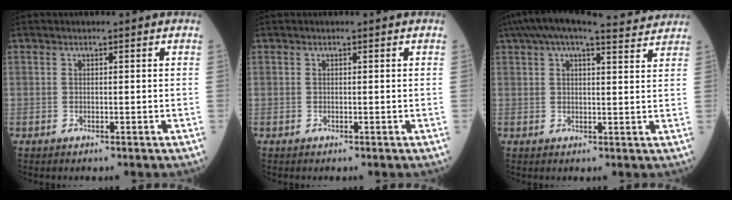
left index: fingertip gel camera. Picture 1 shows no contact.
{"total": 0.0}
{"total": 12.9, "force": [11.4, 1.7, 5.8], "torque": [-0.098, 0.035, 0.151]}